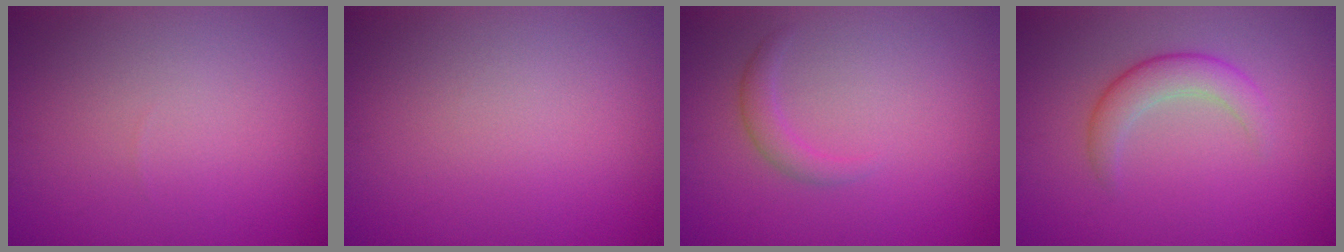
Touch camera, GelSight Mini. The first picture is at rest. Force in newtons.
{"total": 0.0}
{"total": 1.5, "press": 1.5, "slide": 0.2}
{"total": 3.0, "press": 3.0, "slide": 0.1}